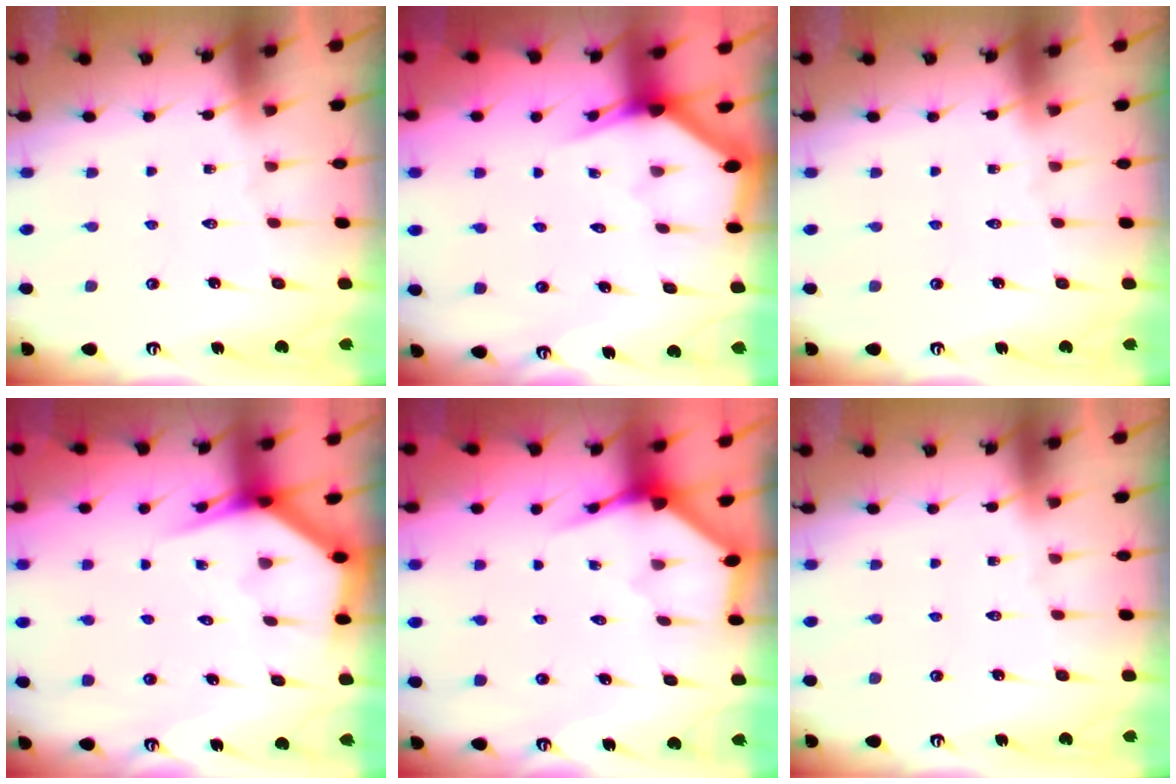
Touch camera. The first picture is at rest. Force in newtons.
{"total": 2.8, "press": 2.8, "slide": 0.1}
{"total": 0.0}
{"total": 3.6, "press": 3.6, "slide": 0.2}
{"total": 3.7, "press": 3.7, "slide": 0.2}
{"total": 0.0}